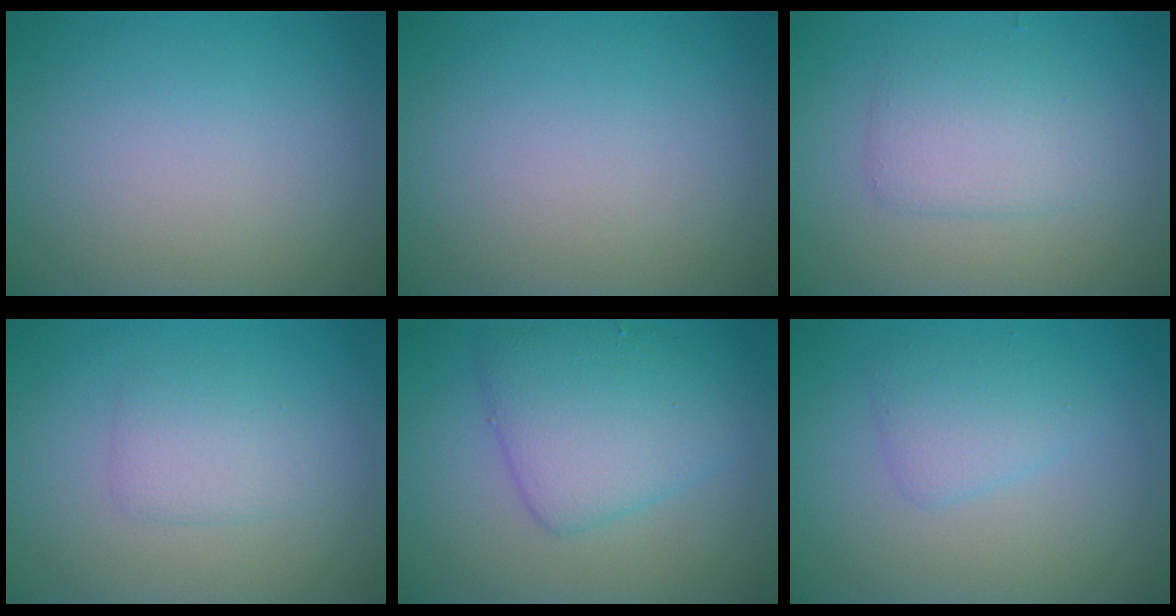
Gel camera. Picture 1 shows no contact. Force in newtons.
{"total": 0.0}
{"total": 2.9, "press": 2.9, "slide": 0.2}
{"total": 2.0, "press": 2.0, "slide": 0.2}
{"total": 5.2, "press": 5.2, "slide": 0.1}
{"total": 2.1, "press": 2.1, "slide": 0.0}